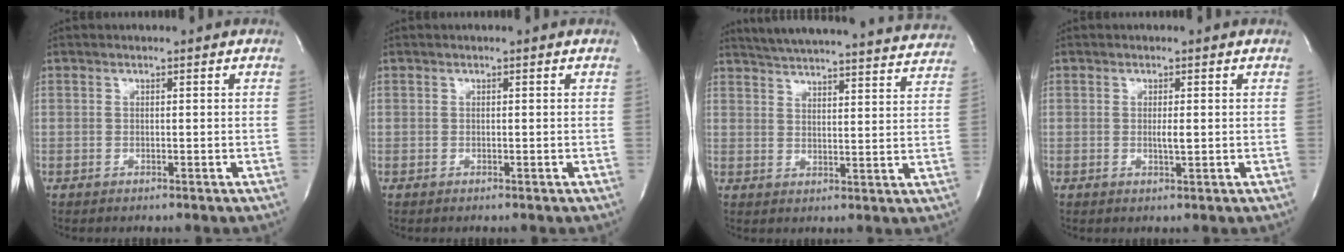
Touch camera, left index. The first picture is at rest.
{"total": 0.0}
{"total": 27.4, "force": [25.7, 2.9, 9.0], "torque": [-0.153, -0.050, 0.317]}
{"total": 1.4, "force": [-0.1, 0.1, 1.4], "torque": [-0.028, -0.006, -0.003]}